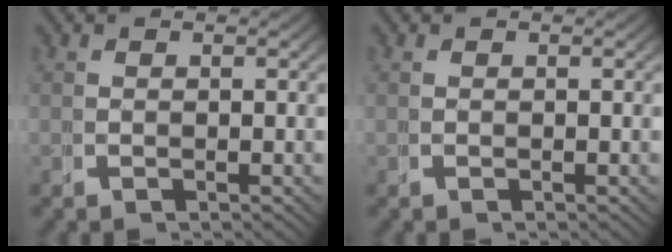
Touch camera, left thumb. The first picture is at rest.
{"total": 0.0}